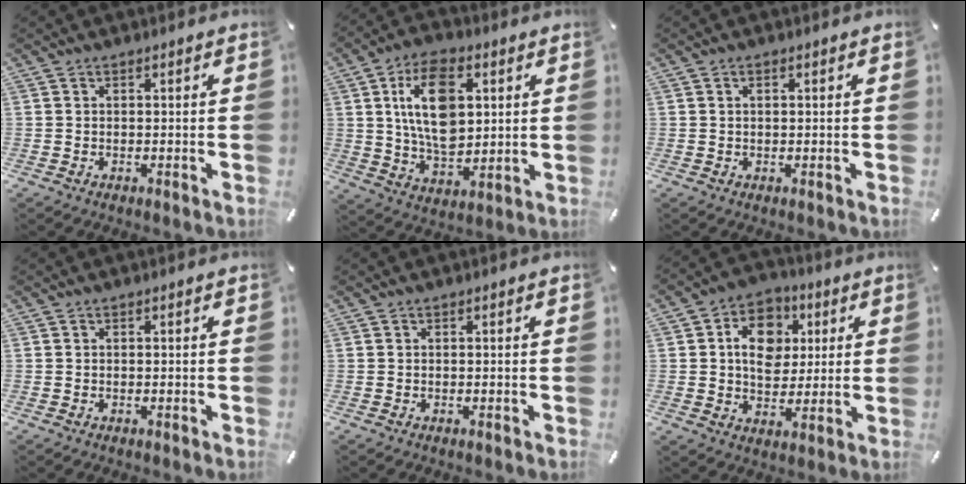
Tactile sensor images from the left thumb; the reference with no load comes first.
{"total": 16.1, "force": [3.4, 10.1, 12.1], "torque": [-0.233, 0.005, 0.056]}
{"total": 1.1, "force": [0.3, 0.6, 0.9], "torque": [-0.019, 0.004, 0.003]}
{"total": 0.0}
{"total": 0.0}
{"total": 11.0, "force": [2.1, 9.0, 6.0], "torque": [-0.087, 0.006, 0.040]}